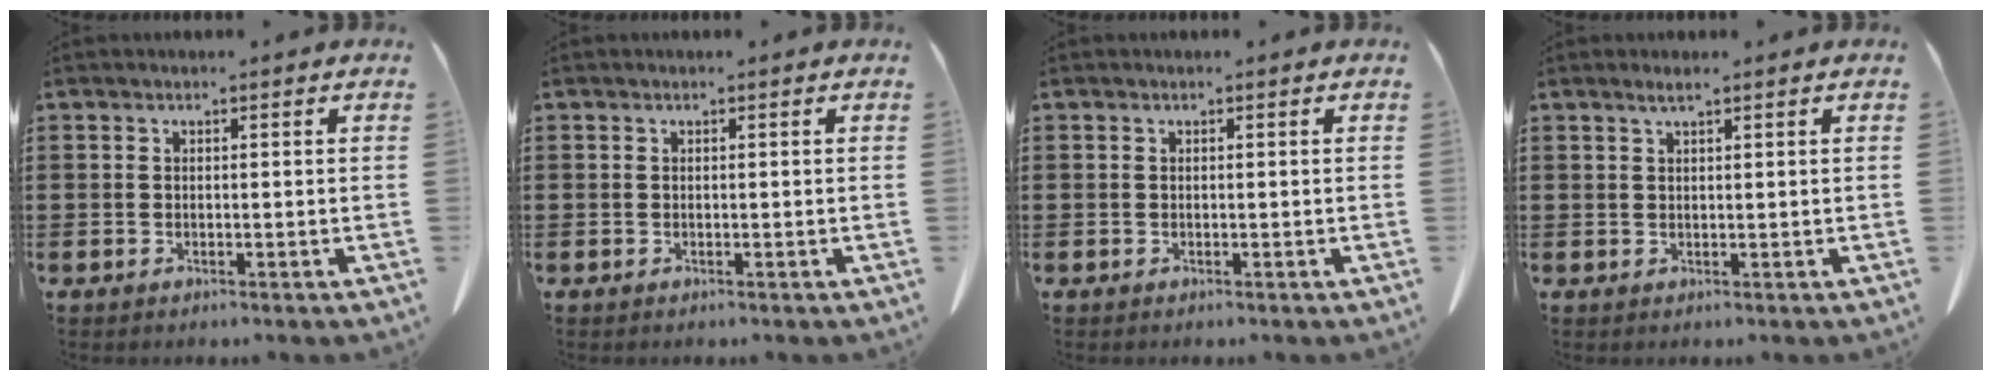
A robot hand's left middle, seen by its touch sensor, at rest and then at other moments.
{"total": 0.0}
{"total": 0.0}
{"total": 1.4, "force": [1.0, 0.0, 1.0], "torque": [-0.021, 0.001, 0.018]}